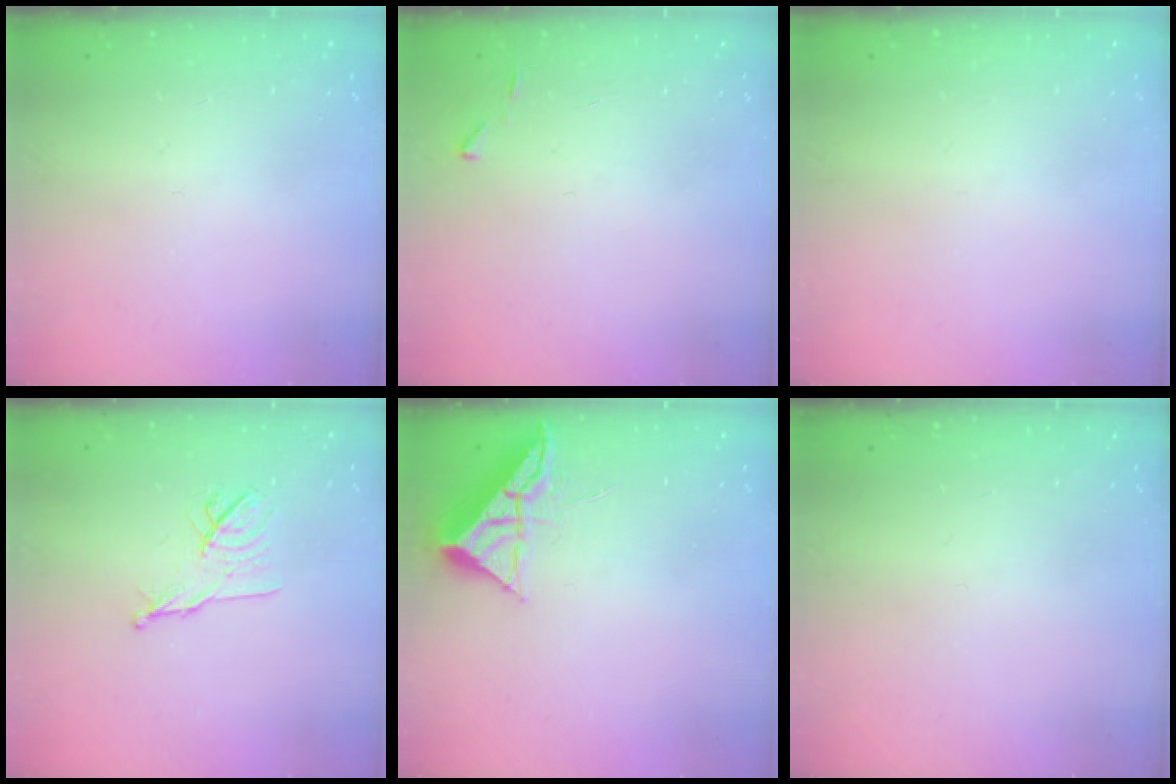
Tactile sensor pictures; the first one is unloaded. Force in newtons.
{"total": 2.7, "press": 2.7, "slide": 0.3}
{"total": 0.0}
{"total": 10.0, "press": 9.9, "slide": 0.9}
{"total": 6.4, "press": 6.4, "slide": 0.2}
{"total": 0.0}